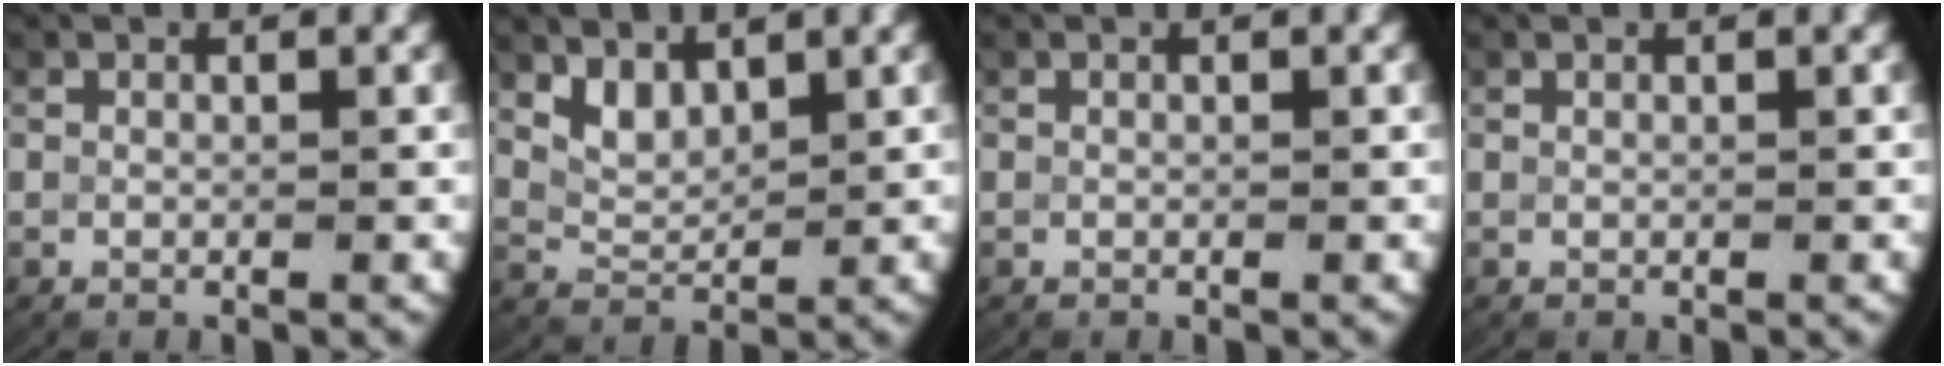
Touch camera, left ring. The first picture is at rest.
{"total": 2.5, "force": [1.6, 1.5, 1.2], "torque": [-0.038, -0.013, 0.036]}
{"total": 0.0}
{"total": 0.0}